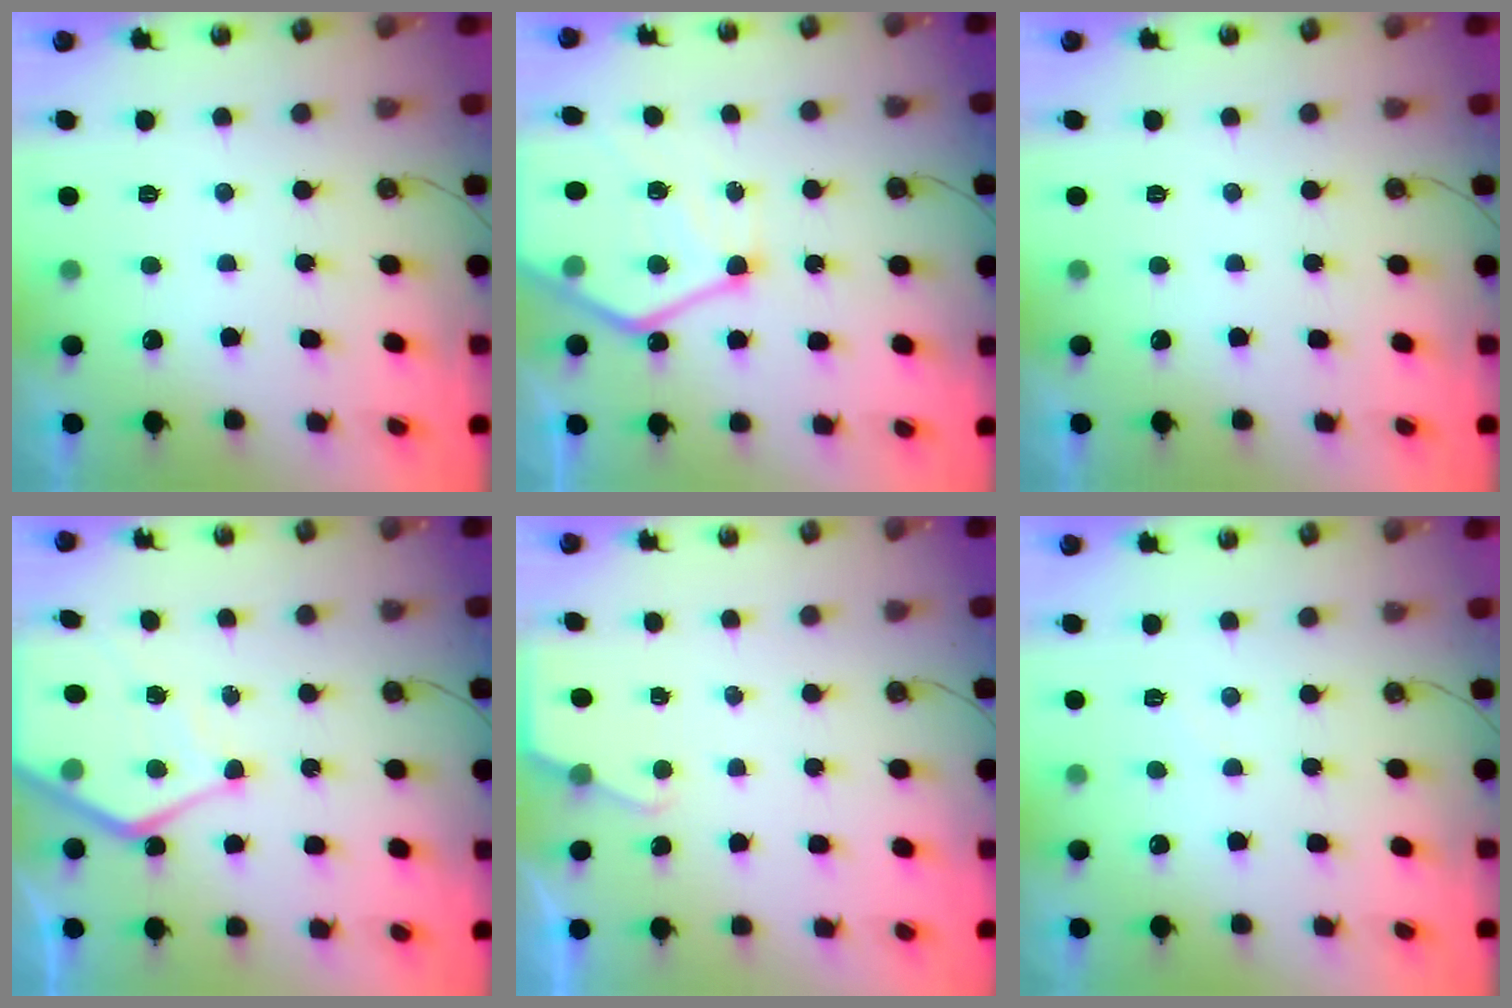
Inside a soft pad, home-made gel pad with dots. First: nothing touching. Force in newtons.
{"total": 16.0, "press": 15.9, "slide": 1.5}
{"total": 0.0}
{"total": 9.7, "press": 9.7, "slide": 0.9}
{"total": 2.7, "press": 2.7, "slide": 0.4}
{"total": 2.9, "press": 2.9, "slide": 0.4}